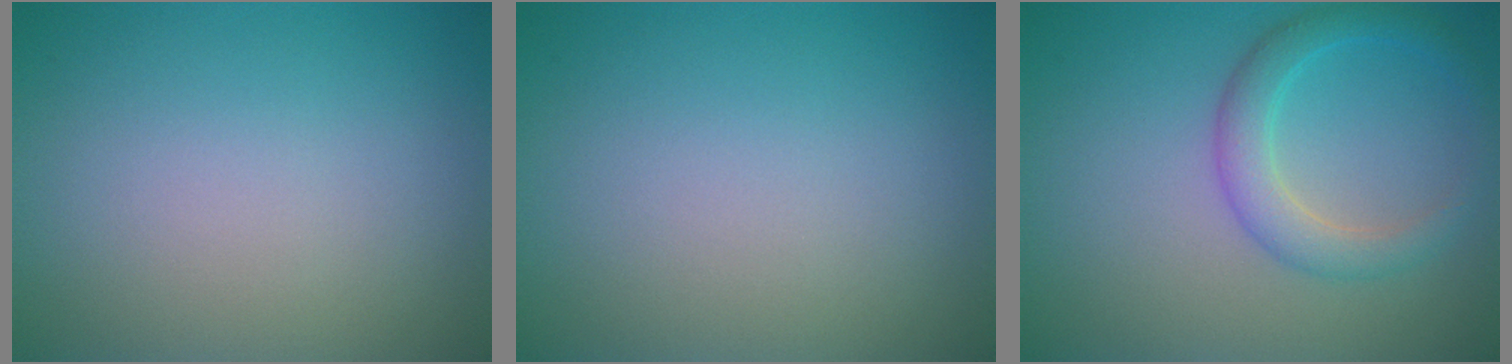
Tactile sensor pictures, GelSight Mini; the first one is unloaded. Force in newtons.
{"total": 0.0}
{"total": 3.2, "press": 3.2, "slide": 0.2}